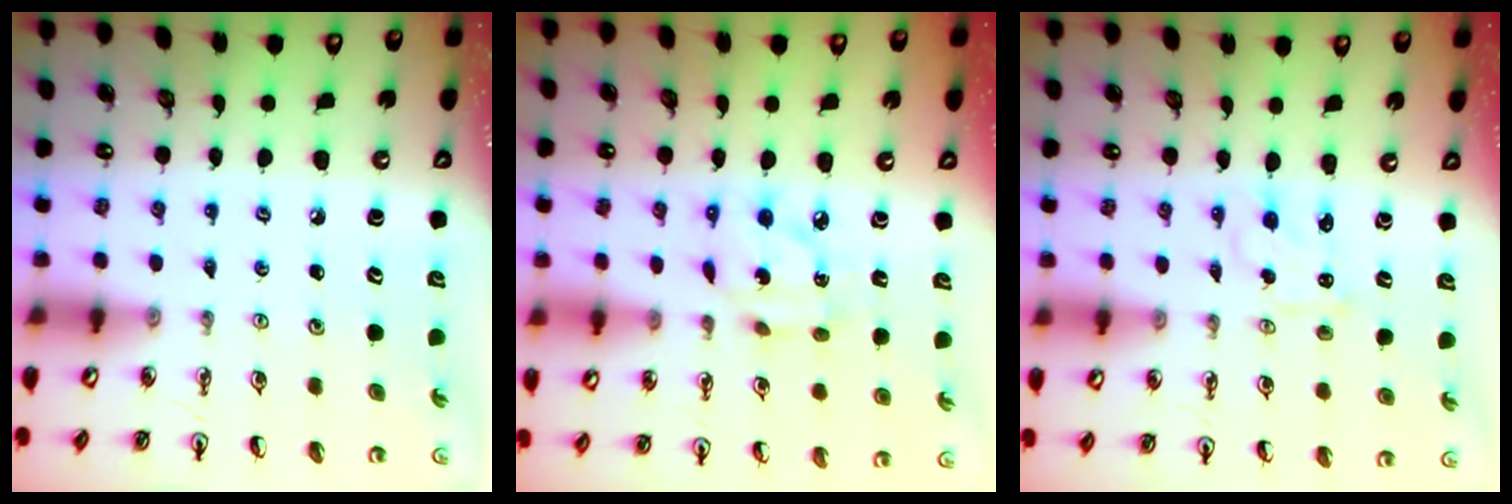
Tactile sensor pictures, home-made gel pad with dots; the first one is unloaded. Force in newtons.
{"total": 7.6, "press": 7.6, "slide": 0.4}
{"total": 0.8, "press": 0.8, "slide": 0.3}